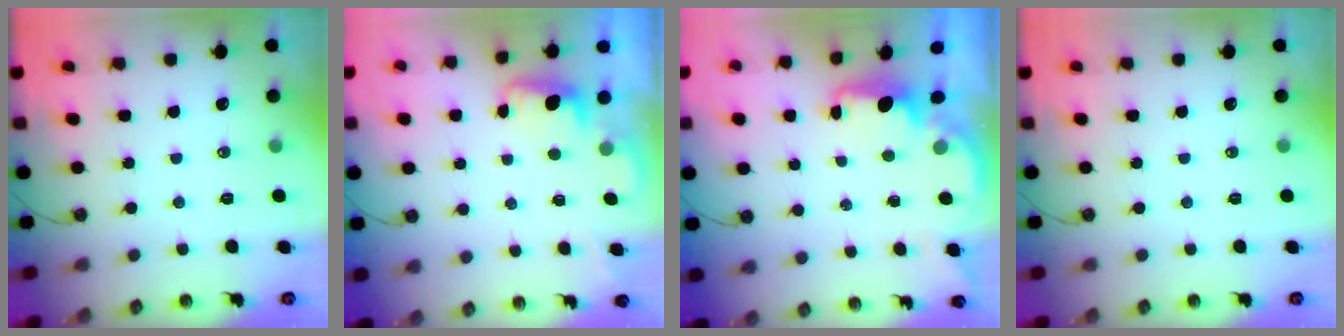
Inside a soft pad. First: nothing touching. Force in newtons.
{"total": 2.0, "press": 1.8, "slide": 0.9}
{"total": 1.9, "press": 1.8, "slide": 0.7}
{"total": 0.0}